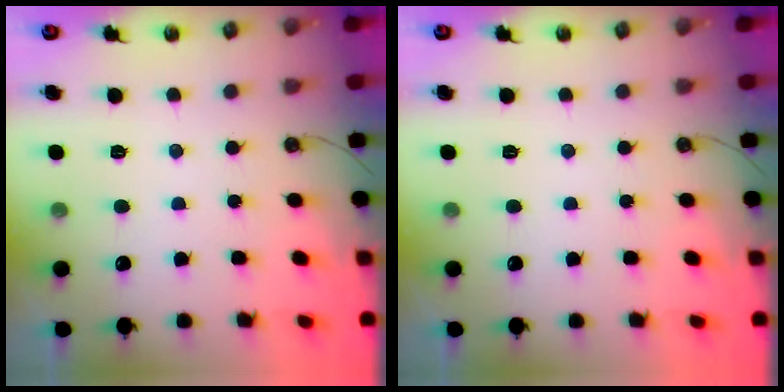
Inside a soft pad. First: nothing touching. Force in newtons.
{"total": 0.0}